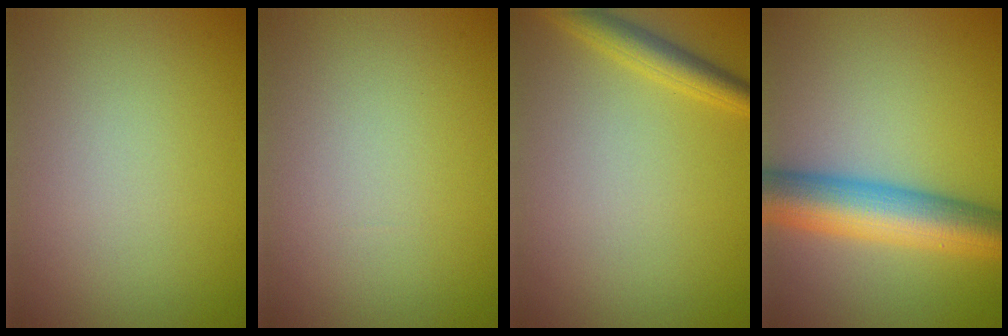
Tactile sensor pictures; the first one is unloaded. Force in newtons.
{"total": 0.0}
{"total": 2.7, "press": 2.7, "slide": 0.2}
{"total": 8.5, "press": 8.5, "slide": 0.2}